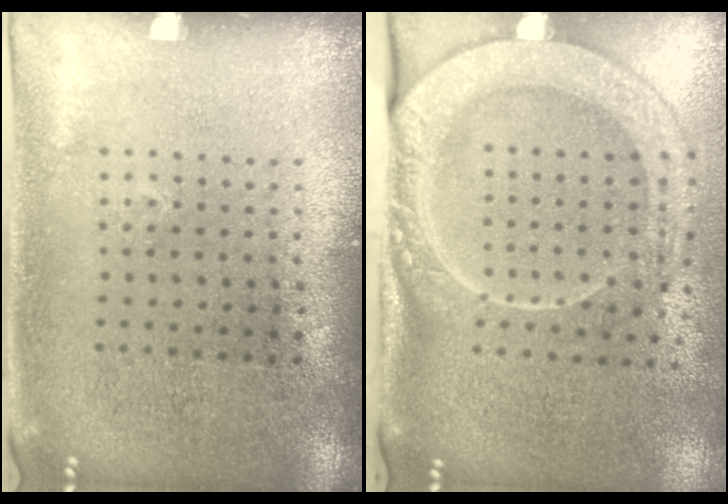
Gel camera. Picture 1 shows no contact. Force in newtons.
{"total": 2.5, "press": 2.0, "slide": 1.6}